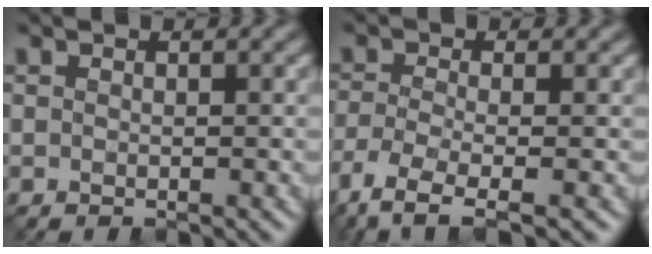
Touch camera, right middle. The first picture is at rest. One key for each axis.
{"total": 5.0, "fx": -3.4, "fy": 1.2, "fz": 3.5, "tx": -0.070, "ty": -0.015, "tz": -0.076}